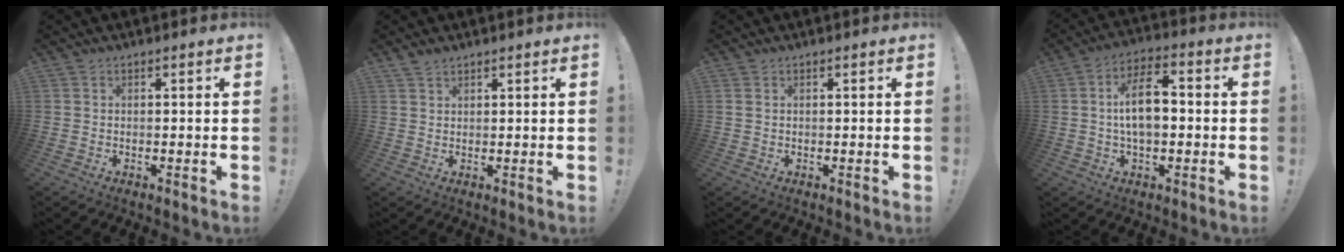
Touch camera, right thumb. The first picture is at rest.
{"total": 2.0, "force": [1.6, 1.2, 0.4], "torque": [-0.003, -0.009, 0.029]}
{"total": 0.8, "force": [0.4, 0.5, 0.5], "torque": [-0.014, 0.004, 0.009]}
{"total": 11.8, "force": [-0.3, 6.4, 10.0], "torque": [-0.168, 0.016, -0.004]}